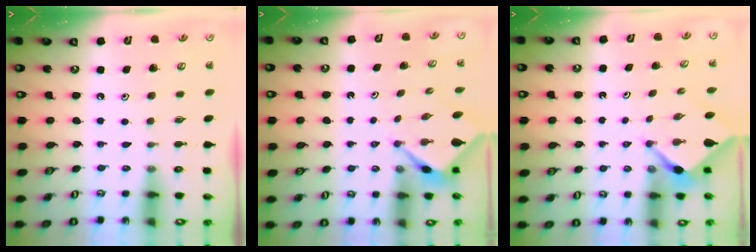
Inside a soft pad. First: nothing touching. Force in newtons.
{"total": 2.6, "press": 2.6, "slide": 0.3}
{"total": 2.2, "press": 2.2, "slide": 0.3}